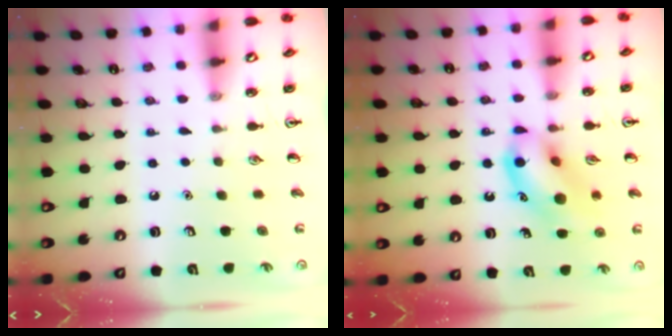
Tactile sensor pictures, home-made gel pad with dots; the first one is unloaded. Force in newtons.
{"total": 13.2, "press": 13.0, "slide": 2.2}